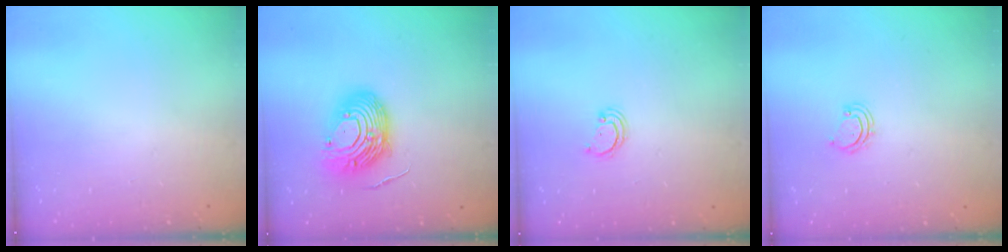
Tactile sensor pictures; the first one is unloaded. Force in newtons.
{"total": 14.3, "press": 14.2, "slide": 1.4}
{"total": 2.2, "press": 2.2, "slide": 0.2}
{"total": 3.7, "press": 3.6, "slide": 0.5}